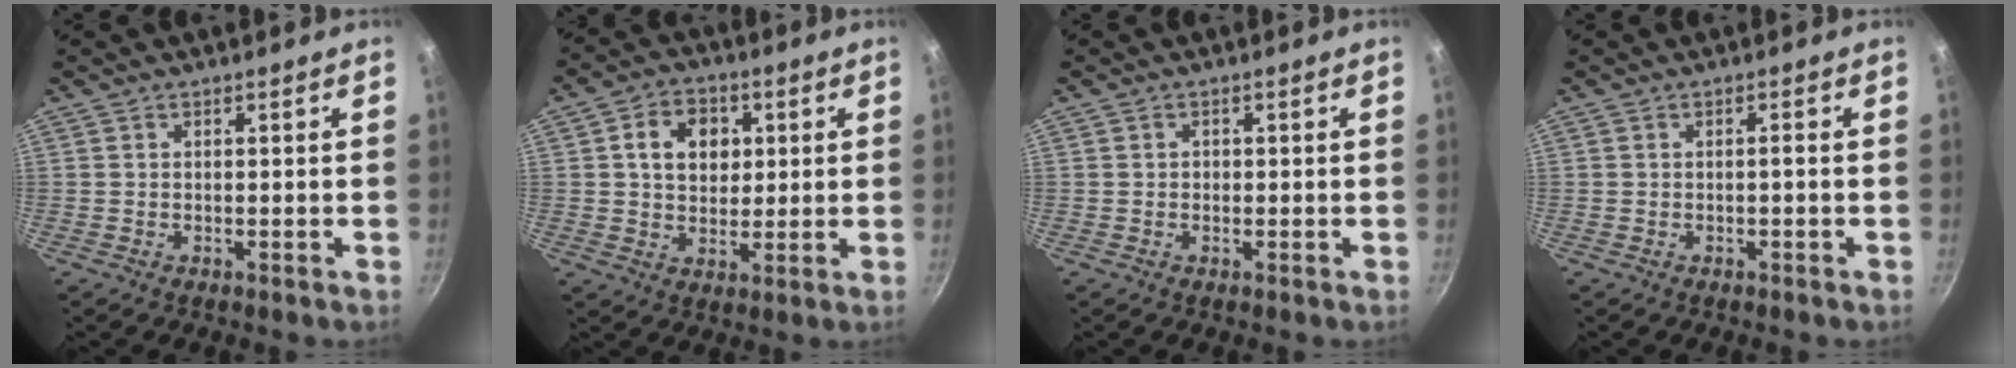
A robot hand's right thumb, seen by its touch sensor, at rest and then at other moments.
{"total": 9.2, "force": [2.2, 7.1, 5.4], "torque": [-0.061, 0.003, 0.030]}
{"total": 0.7, "force": [-0.1, 0.7, 0.2], "torque": [0.000, 0.003, -0.001]}
{"total": 0.8, "force": [-0.3, 0.2, 0.7], "torque": [-0.020, 0.007, -0.004]}